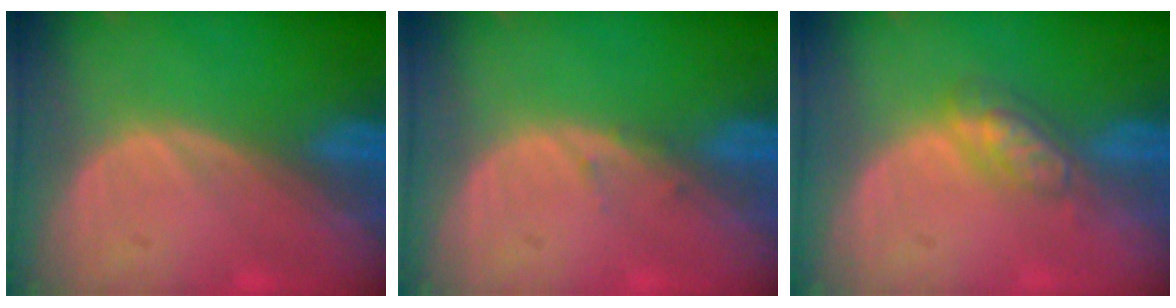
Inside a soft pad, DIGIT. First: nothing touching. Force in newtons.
{"total": 0.8, "press": 0.7, "slide": 0.3}
{"total": 4.8, "press": 4.2, "slide": 2.2}